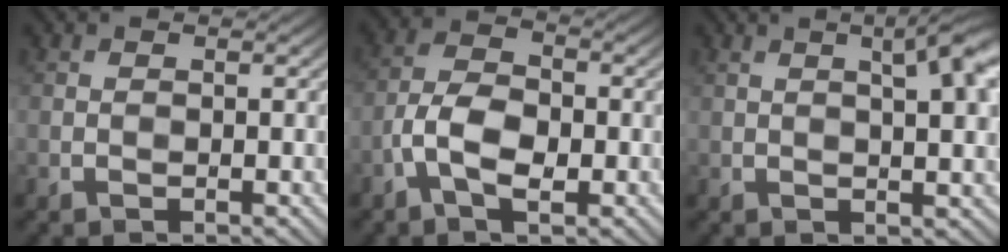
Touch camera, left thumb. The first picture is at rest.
{"total": 6.3, "force": [-2.4, 3.2, 4.8], "torque": [-0.099, 0.006, -0.056]}
{"total": 7.3, "force": [2.4, 1.7, 6.7], "torque": [-0.090, 0.017, 0.030]}